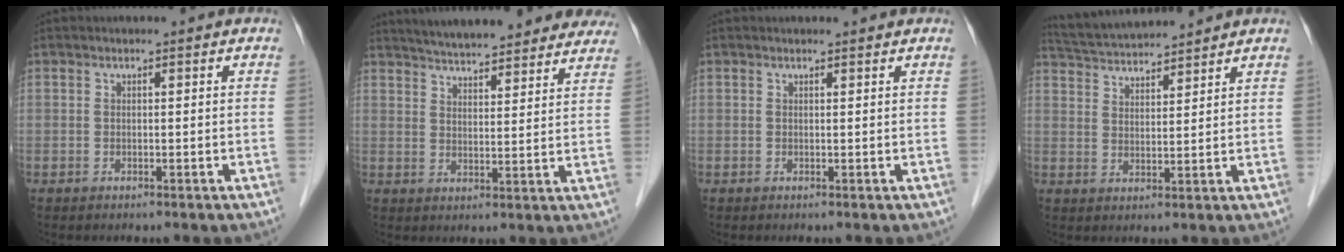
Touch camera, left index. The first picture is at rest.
{"total": 20.5, "force": [18.5, 4.1, 7.7], "torque": [-0.112, 0.010, 0.237]}
{"total": 0.9, "force": [0.9, 0.0, 0.1], "torque": [-0.009, 0.001, 0.010]}
{"total": 8.8, "force": [8.5, 0.3, 2.2], "torque": [-0.050, 0.026, 0.150]}